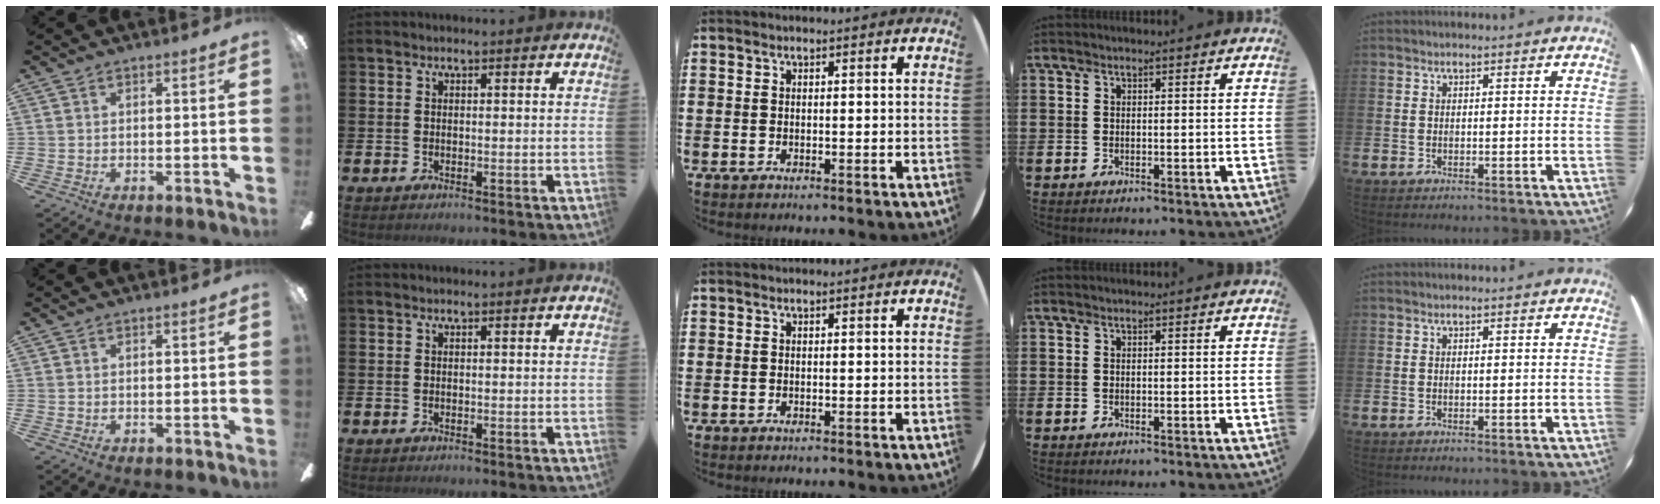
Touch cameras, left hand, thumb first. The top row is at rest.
{}